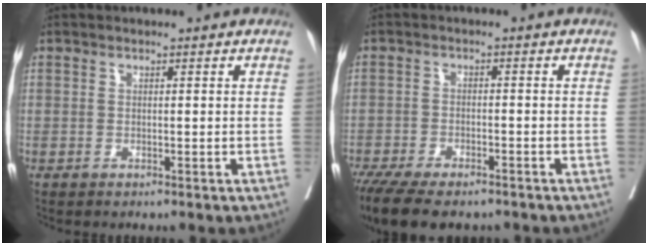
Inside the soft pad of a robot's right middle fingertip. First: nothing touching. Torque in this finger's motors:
{"motor_torque": [1.10, -1.04, 0.22, 0.12]}